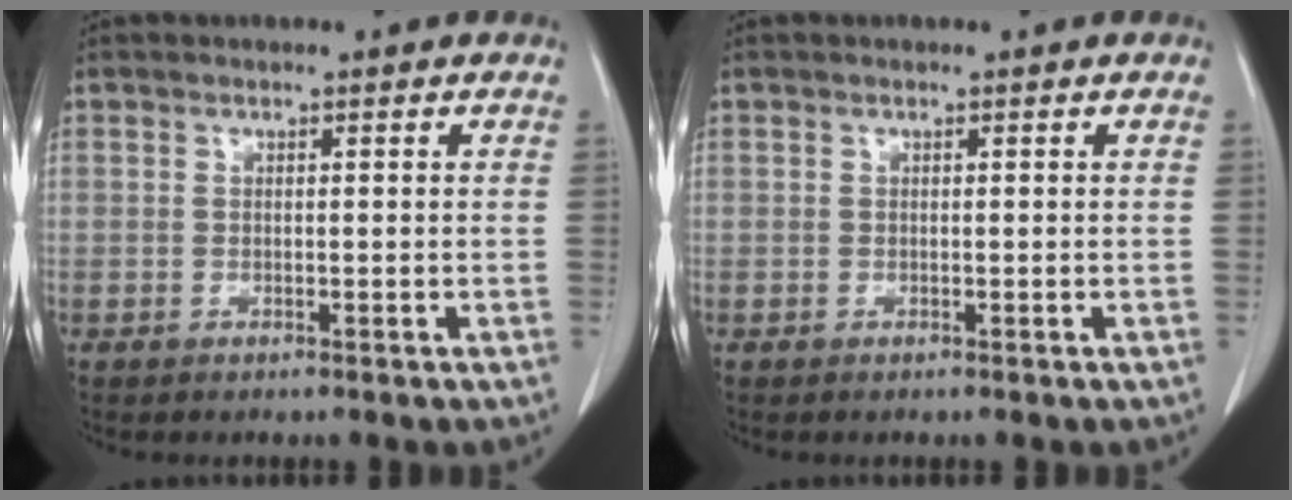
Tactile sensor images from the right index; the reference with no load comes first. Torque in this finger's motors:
{"motor_torque": [0.00, 0.00, 0.00, 0.00]}